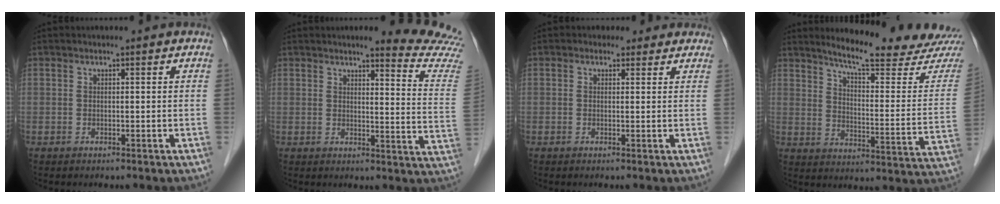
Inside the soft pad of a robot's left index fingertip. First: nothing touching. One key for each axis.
{"total": 11.9, "fx": 11.6, "fy": -1.0, "fz": 2.6, "tx": -0.017, "ty": -0.104, "tz": 0.104}
{"total": 2.6, "fx": 1.7, "fy": 2.0, "fz": 0.1, "tx": 0.006, "ty": 0.008, "tz": 0.013}
{"total": 19.9, "fx": 18.3, "fy": 0.2, "fz": 7.8, "tx": -0.112, "ty": -0.095, "tz": 0.229}